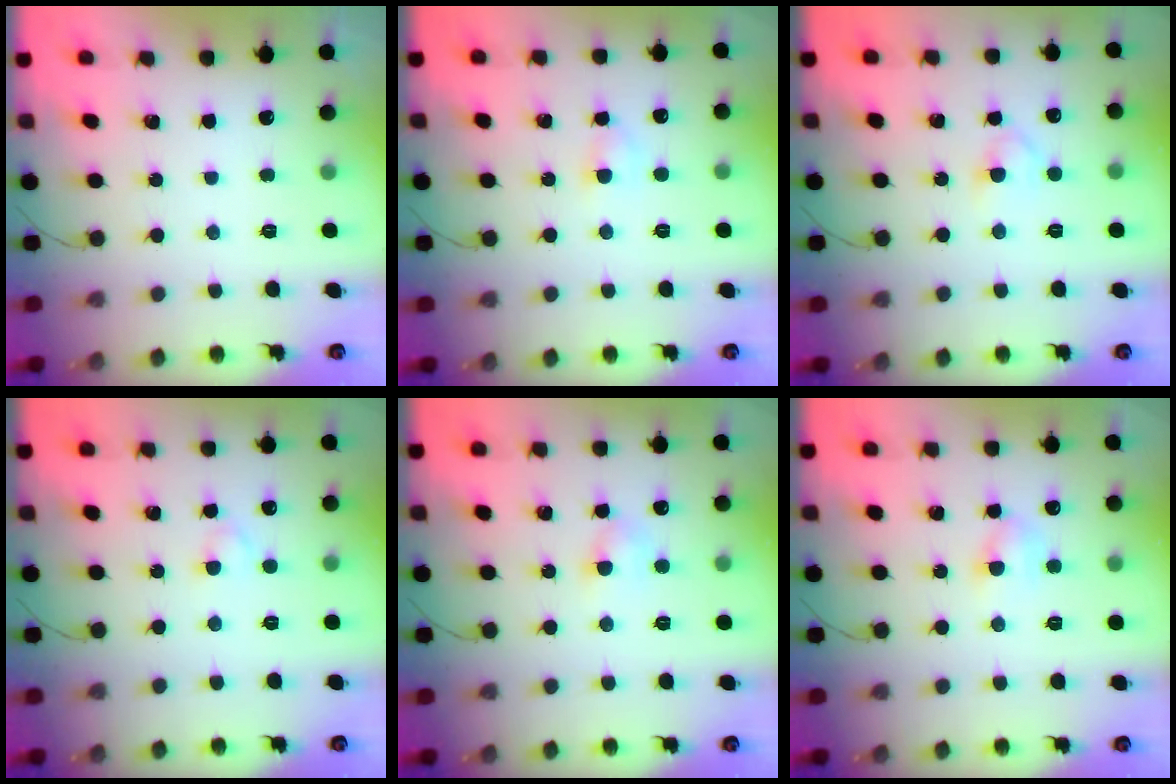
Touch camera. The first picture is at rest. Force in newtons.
{"total": 3.3, "press": 3.0, "slide": 1.3}
{"total": 2.4, "press": 2.1, "slide": 1.1}
{"total": 2.3, "press": 2.1, "slide": 1.0}
{"total": 4.0, "press": 3.8, "slide": 1.0}
{"total": 5.0, "press": 4.7, "slide": 1.4}